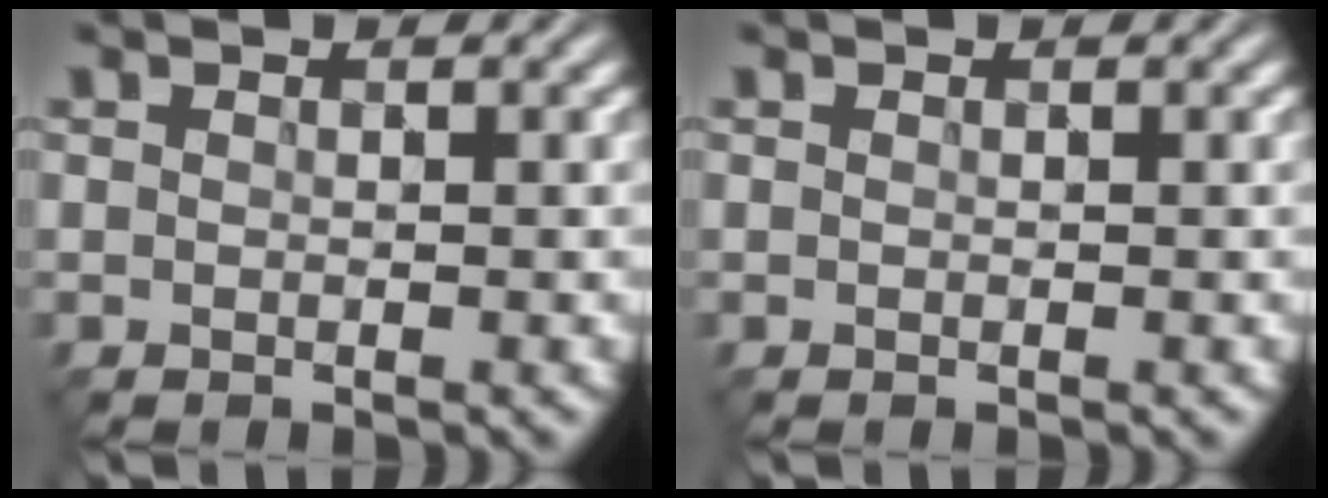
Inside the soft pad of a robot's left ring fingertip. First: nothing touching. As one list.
[{"total": 0.0}]